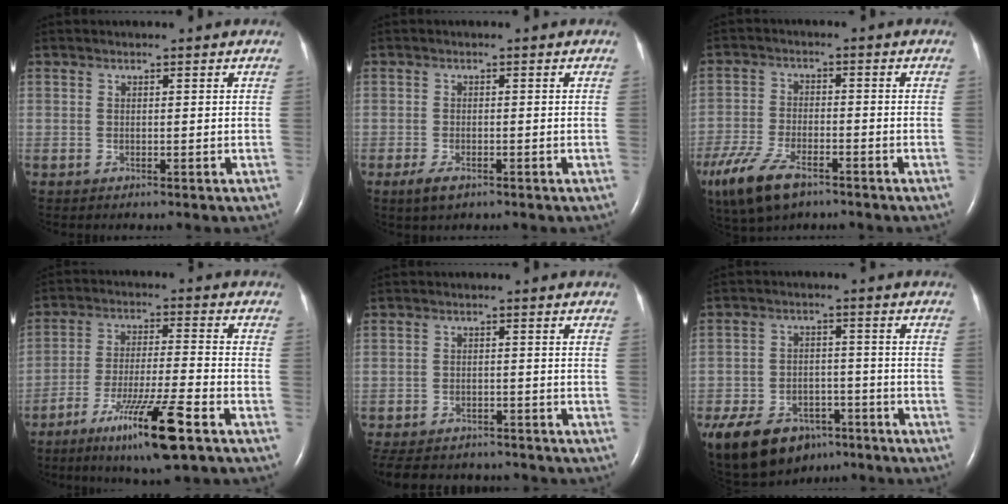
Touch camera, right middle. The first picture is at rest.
{"total": 2.4, "force": [-1.4, 0.9, 1.7], "torque": [-0.040, -0.004, -0.023]}
{"total": 10.9, "force": [-7.2, 4.1, 7.1], "torque": [-0.149, -0.018, -0.130]}
{"total": 12.7, "force": [-7.5, 0.2, 10.3], "torque": [-0.190, -0.029, -0.130]}
{"total": 13.5, "force": [-11.7, 5.1, 4.3], "torque": [-0.107, -0.005, -0.154]}
{"total": 19.6, "force": [-12.5, 12.0, 9.3], "torque": [-0.253, -0.019, -0.186]}